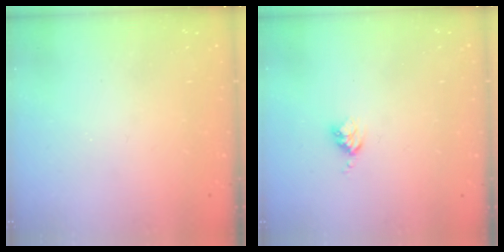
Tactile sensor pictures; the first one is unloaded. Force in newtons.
{"total": 3.4, "press": 3.4, "slide": 0.4}